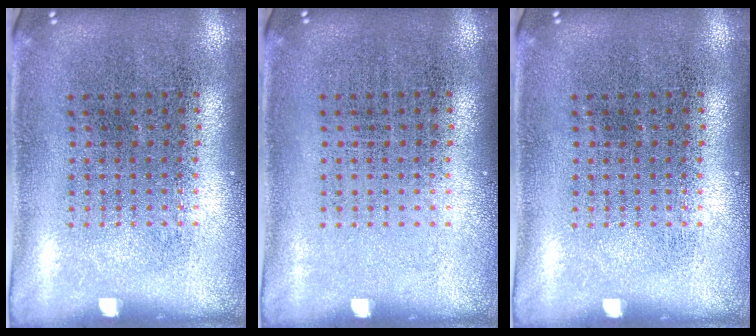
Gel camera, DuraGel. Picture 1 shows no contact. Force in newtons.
{"total": 0.0}
{"total": 0.0}